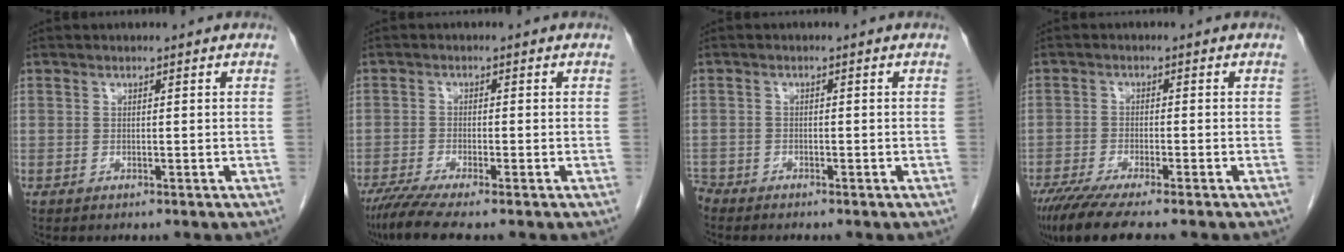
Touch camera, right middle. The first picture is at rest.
{"total": 5.5, "force": [-4.3, -0.2, 3.5], "torque": [-0.060, -0.016, -0.078]}
{"total": 2.2, "force": [-2.1, 0.7, 0.1], "torque": [-0.001, -0.003, -0.039]}
{"total": 9.5, "force": [-7.4, 0.8, 5.8], "torque": [-0.093, -0.022, -0.123]}